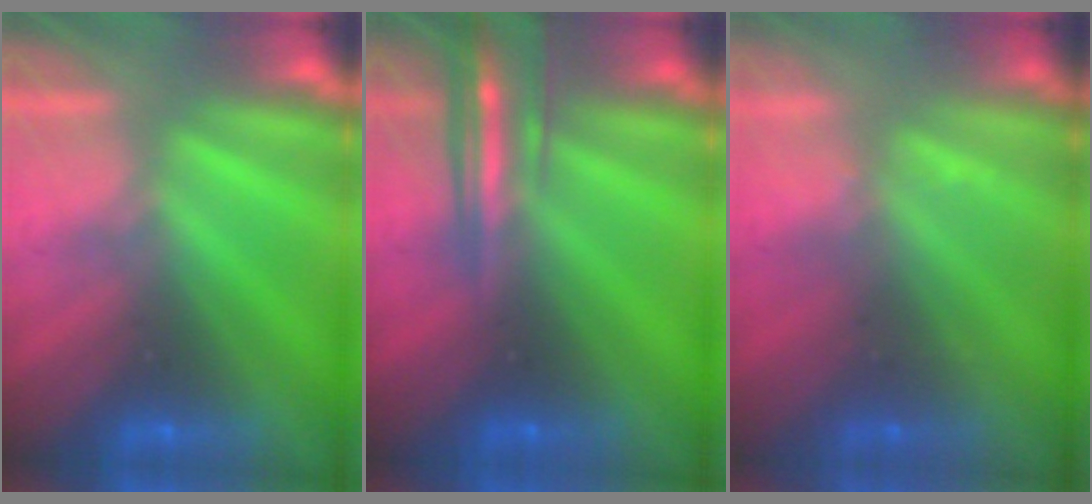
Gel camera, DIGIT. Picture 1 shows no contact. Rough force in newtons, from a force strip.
{"total": 5.9}
{"total": 2.3}